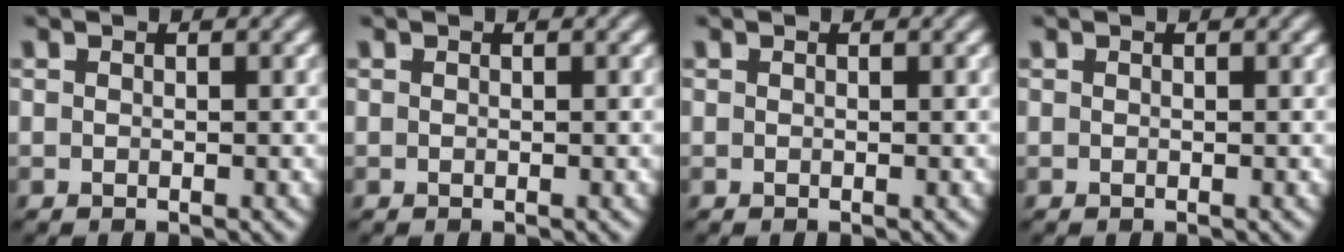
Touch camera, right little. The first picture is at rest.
{"total": 0.0}
{"total": 0.0}
{"total": 0.0}